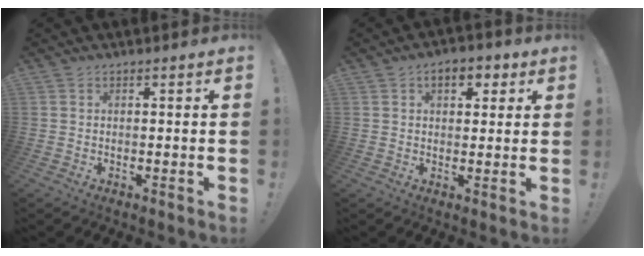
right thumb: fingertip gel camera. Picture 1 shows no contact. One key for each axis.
{"total": 5.8, "fx": 2.3, "fy": 3.5, "fz": 4.0, "tx": -0.051, "ty": 0.001, "tz": 0.037}